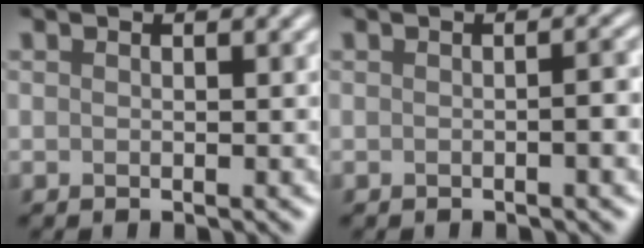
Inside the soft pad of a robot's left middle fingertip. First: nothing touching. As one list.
[{"total": 1.8, "force": [-0.2, 0.3, 1.8], "torque": [-0.024, 0.002, -0.004]}]